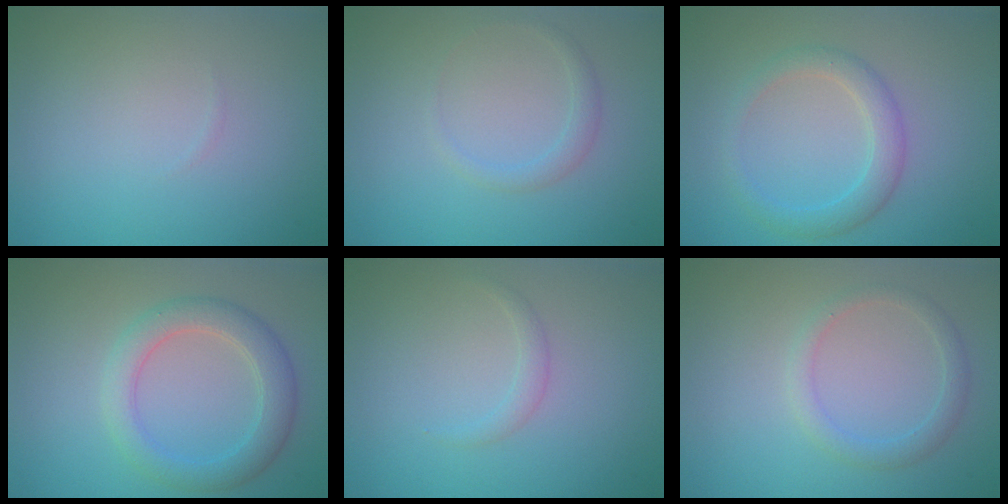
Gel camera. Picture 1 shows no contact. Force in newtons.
{"total": 1.2, "press": 1.2, "slide": 0.0}
{"total": 2.8, "press": 2.8, "slide": 0.3}
{"total": 3.8, "press": 3.8, "slide": 0.0}
{"total": 1.0, "press": 1.0, "slide": 0.2}
{"total": 1.9, "press": 1.9, "slide": 0.1}